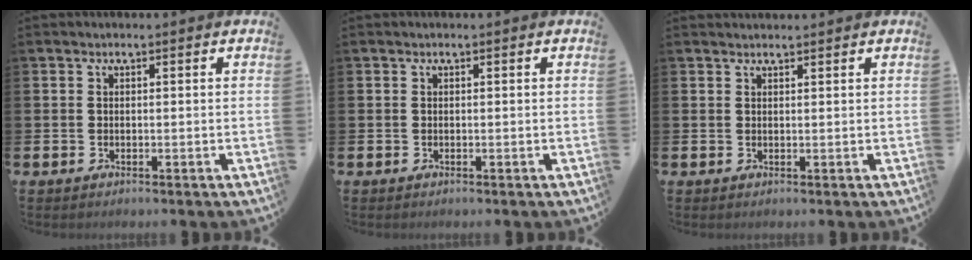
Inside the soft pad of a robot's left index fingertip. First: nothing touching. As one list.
[{"total": 0.0}, {"total": 0.9, "force": [0.9, 0.0, 0.1], "torque": [0.007, -0.003, 0.016]}]